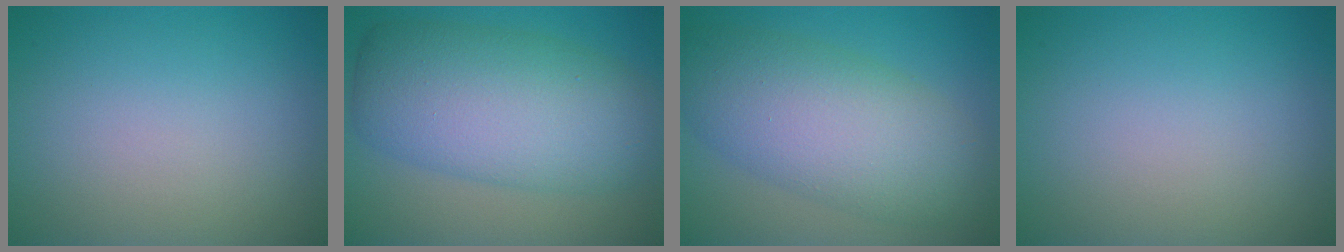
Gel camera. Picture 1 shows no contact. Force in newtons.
{"total": 9.6, "press": 9.6, "slide": 0.2}
{"total": 8.6, "press": 8.6, "slide": 0.4}
{"total": 0.0}